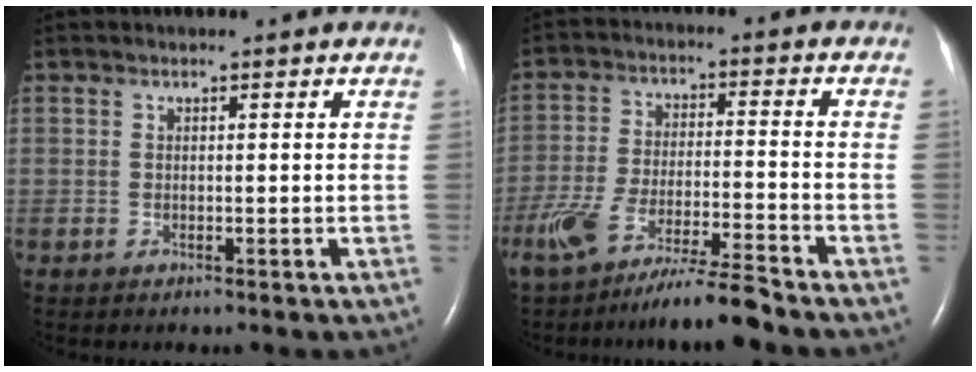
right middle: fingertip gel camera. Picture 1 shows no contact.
{"total": 11.3, "force": [-9.2, -0.1, 6.6], "torque": [-0.122, -0.024, -0.165]}